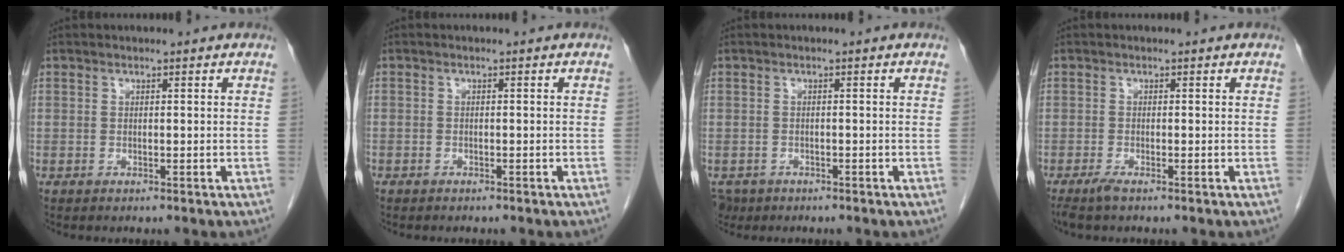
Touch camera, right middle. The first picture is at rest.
{"total": 0.7, "force": [-0.5, 0.4, 0.1], "torque": [-0.009, 0.002, -0.010]}
{"total": 3.4, "force": [-2.4, 2.4, 0.7], "torque": [-0.011, 0.000, -0.038]}
{"total": 1.6, "force": [-1.2, 0.0, 1.1], "torque": [-0.027, -0.006, -0.025]}